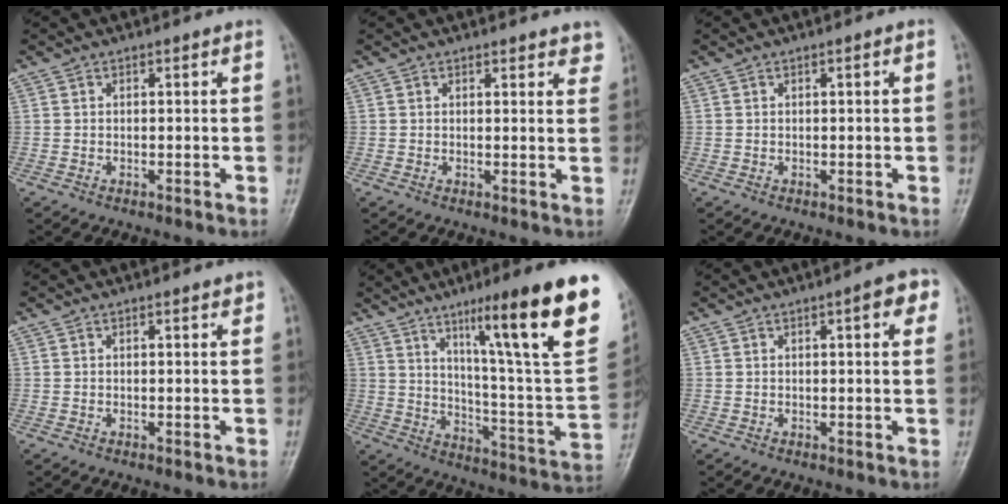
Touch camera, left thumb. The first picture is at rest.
{"total": 3.4, "force": [2.8, 1.3, 1.4], "torque": [0.007, -0.011, 0.025]}
{"total": 0.8, "force": [0.1, 0.1, 0.8], "torque": [-0.016, 0.001, 0.002]}
{"total": 1.0, "force": [0.6, 0.3, 0.8], "torque": [-0.010, -0.001, 0.007]}
{"total": 27.1, "force": [14.1, 2.9, 22.9], "torque": [-0.304, -0.045, 0.215]}
{"total": 4.7, "force": [1.9, 1.3, 4.1], "torque": [-0.042, 0.001, 0.018]}